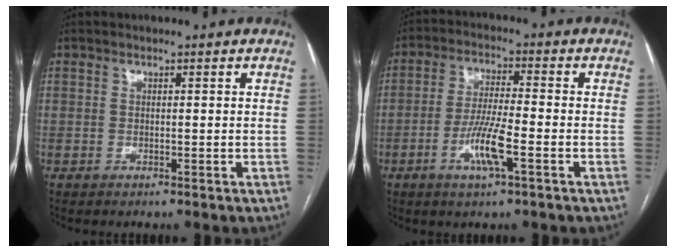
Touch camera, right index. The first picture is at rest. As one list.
[{"total": 7.5, "force": [-2.9, 0.7, 6.9], "torque": [-0.135, -0.005, -0.054]}]